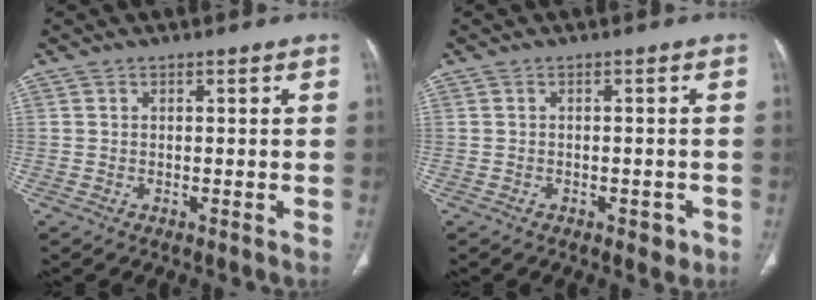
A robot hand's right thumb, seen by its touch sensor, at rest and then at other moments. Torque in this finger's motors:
{"motor_torque": [-0.17, 0.01, -0.21, 0.12, 0.11]}